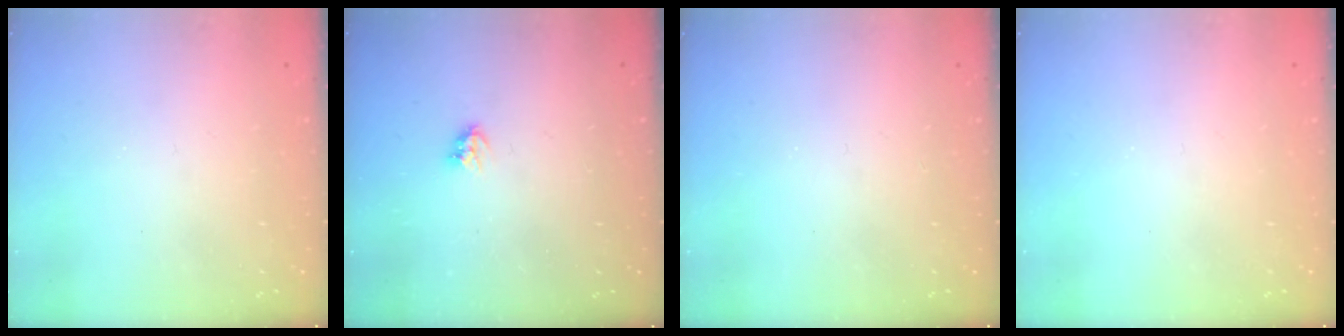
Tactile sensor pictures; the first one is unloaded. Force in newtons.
{"total": 3.5, "press": 3.4, "slide": 0.5}
{"total": 0.0}
{"total": 0.0}